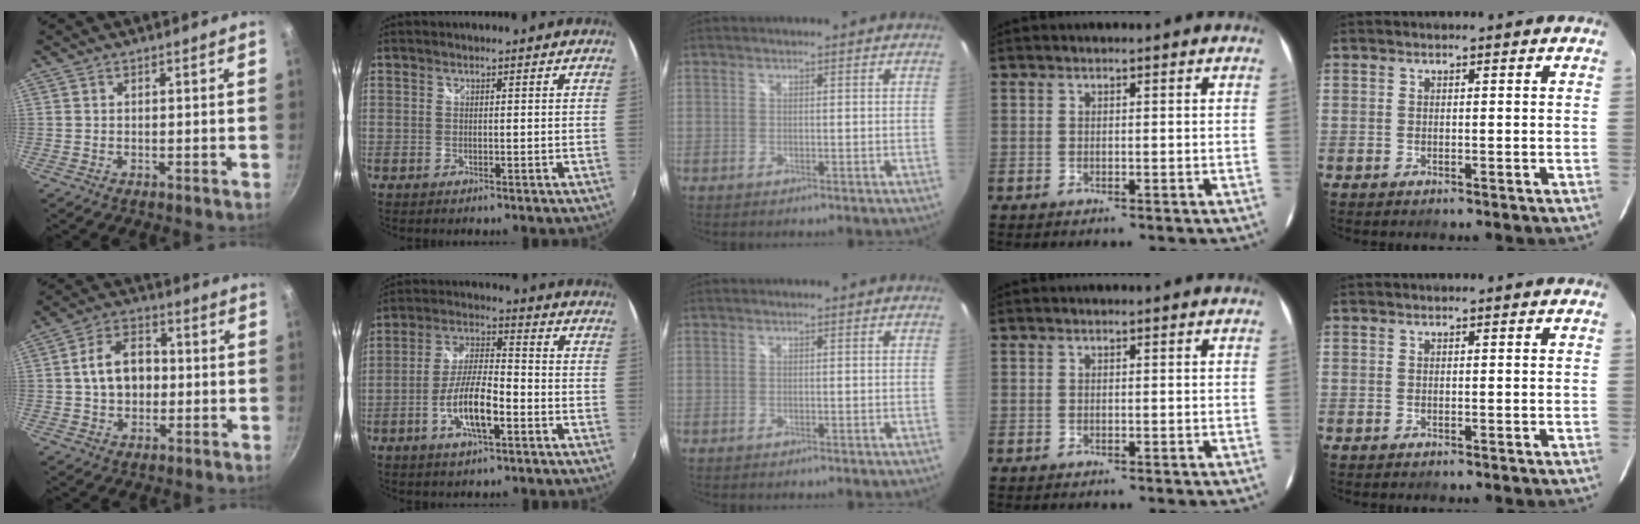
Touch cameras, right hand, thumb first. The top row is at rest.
{"thumb": {"total": 9.8, "force": [0.1, 7.1, 6.8], "torque": [-0.092, 0.022, -0.005]}, "index": {"total": 10.2, "force": [-4.1, 2.7, 8.9], "torque": [-0.180, -0.001, -0.076]}}